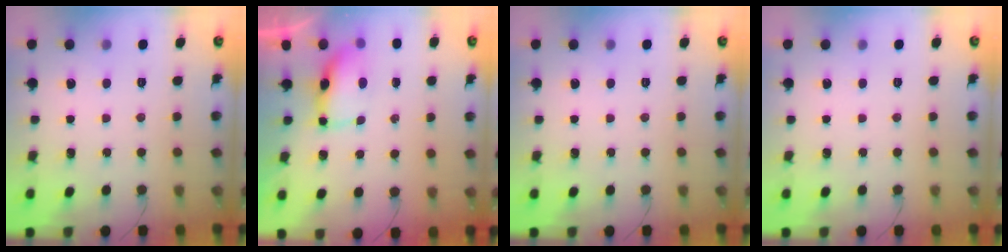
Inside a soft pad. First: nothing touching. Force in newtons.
{"total": 13.2, "press": 8.8, "slide": 9.9}
{"total": 0.0}
{"total": 0.0}